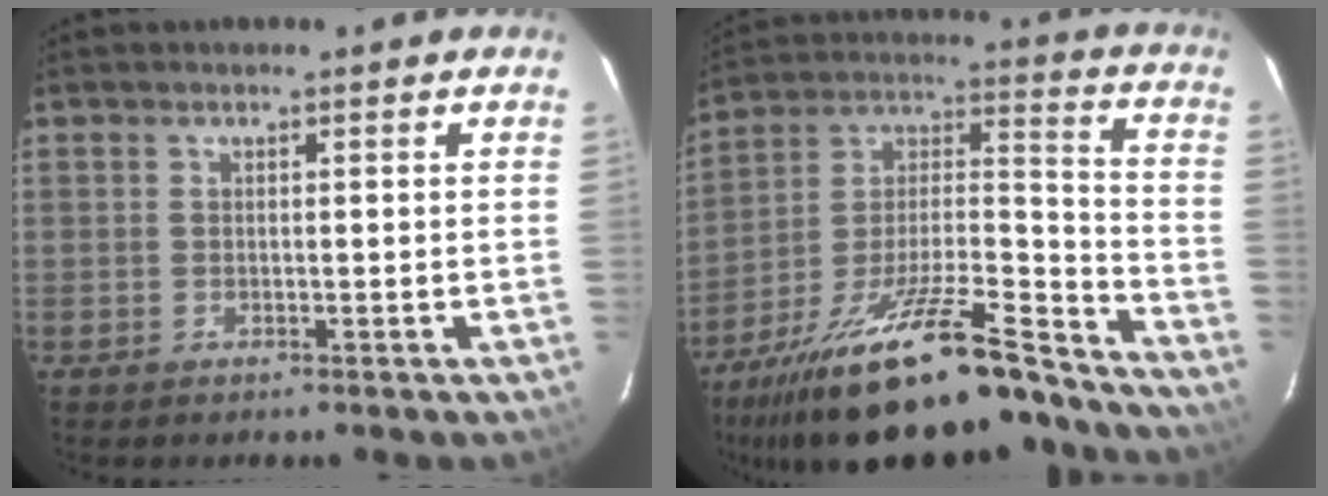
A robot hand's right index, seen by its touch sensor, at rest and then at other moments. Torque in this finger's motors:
{"motor_torque": [1.79, -0.34, 0.87, 0.20]}